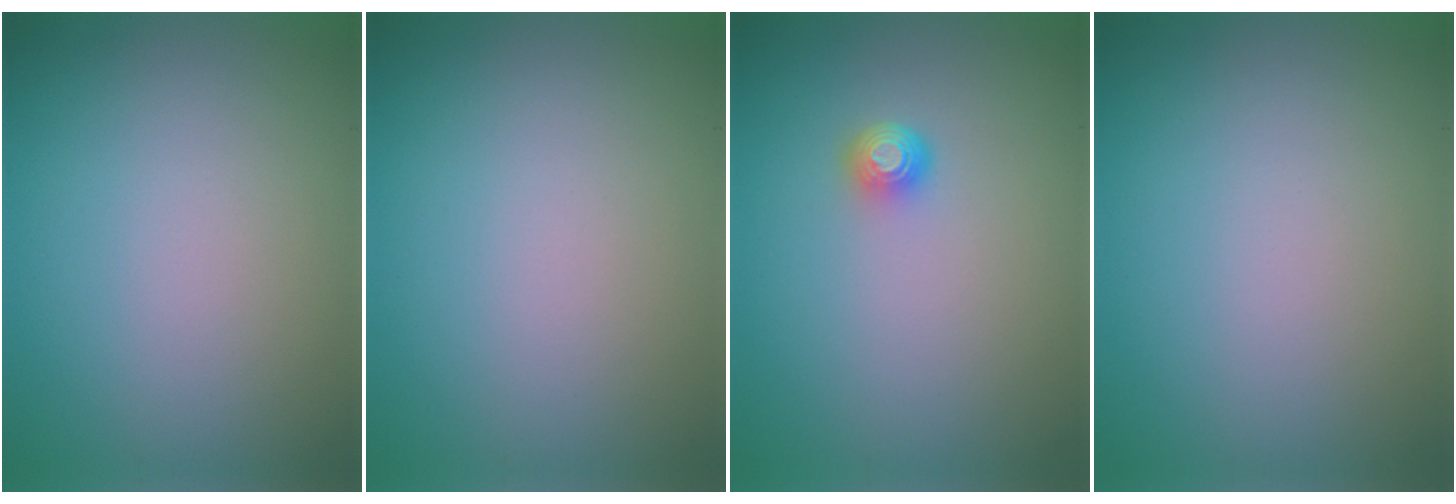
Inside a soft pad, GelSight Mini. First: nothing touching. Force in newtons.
{"total": 0.0}
{"total": 1.5, "press": 1.1, "slide": 1.1}
{"total": 0.0}